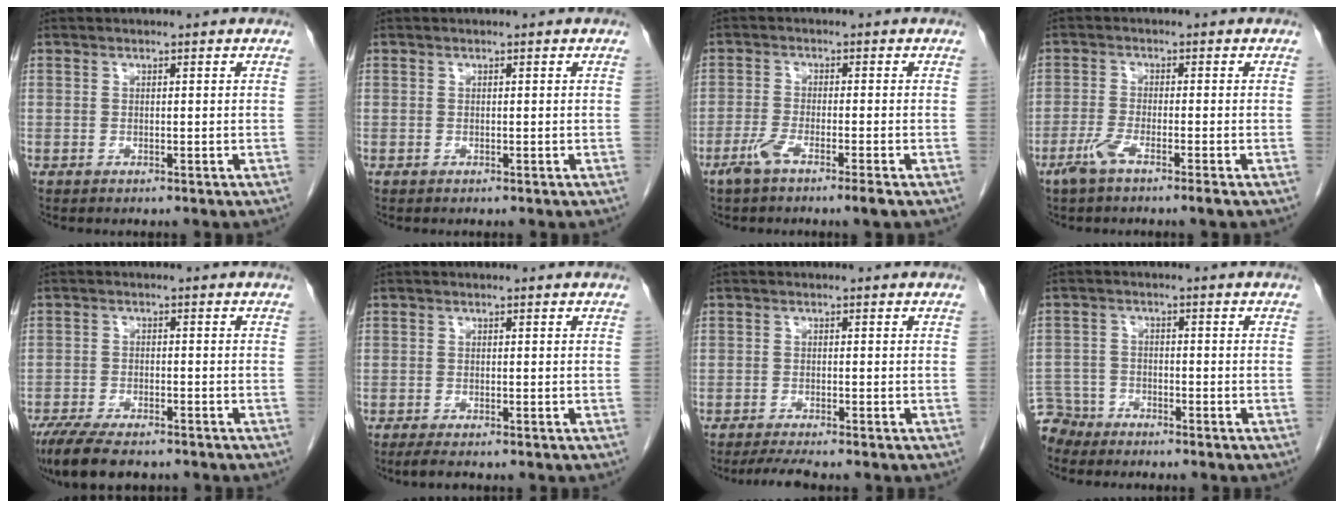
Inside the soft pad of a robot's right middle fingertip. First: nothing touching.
{"total": 0.0}
{"total": 4.6, "force": [-2.9, 0.0, 3.6], "torque": [-0.068, -0.009, -0.061]}
{"total": 4.0, "force": [-2.6, -0.1, 3.0], "torque": [-0.063, -0.008, -0.057]}
{"total": 10.5, "force": [-8.3, 2.9, 5.6], "torque": [-0.095, -0.017, -0.132]}
{"total": 2.0, "force": [-1.6, 0.2, 1.2], "torque": [-0.028, -0.008, -0.026]}
{"total": 2.9, "force": [-2.5, -0.4, 1.4], "torque": [-0.031, -0.010, -0.048]}
{"total": 4.7, "force": [-4.4, 1.4, -0.8], "torque": [0.020, -0.005, -0.087]}